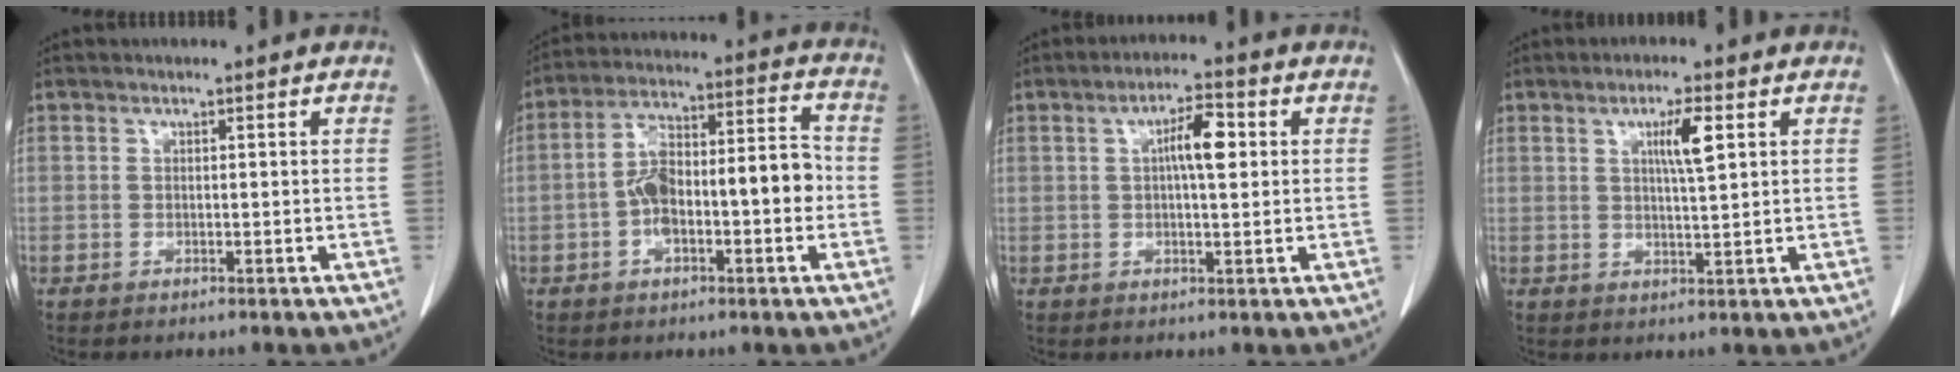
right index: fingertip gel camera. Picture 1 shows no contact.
{"total": 12.6, "force": [-1.9, 4.1, 11.8], "torque": [-0.209, 0.042, -0.031]}
{"total": 5.6, "force": [1.1, 1.3, 5.3], "torque": [-0.094, 0.012, 0.017]}
{"total": 4.8, "force": [1.7, 0.3, 4.4], "torque": [-0.076, -0.001, 0.029]}